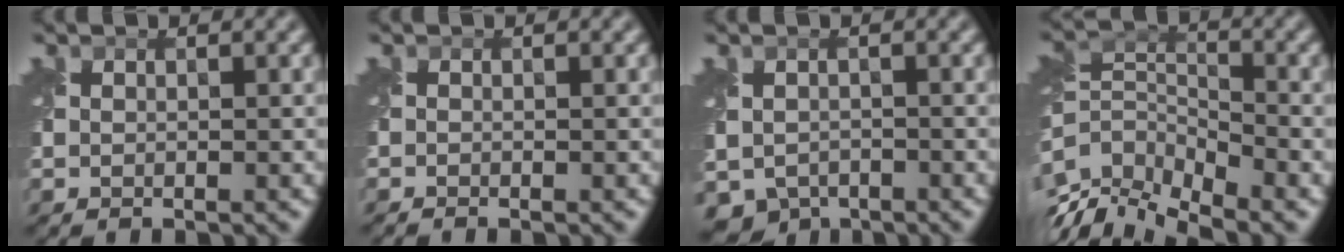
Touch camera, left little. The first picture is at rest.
{"total": 0.5, "force": [-0.5, -0.1, 0.1], "torque": [0.000, -0.009, -0.013]}
{"total": 4.0, "force": [-2.4, 2.8, 1.5], "torque": [-0.030, -0.021, -0.039]}
{"total": 8.8, "force": [-5.5, 4.4, 5.4], "torque": [-0.103, 0.001, -0.103]}